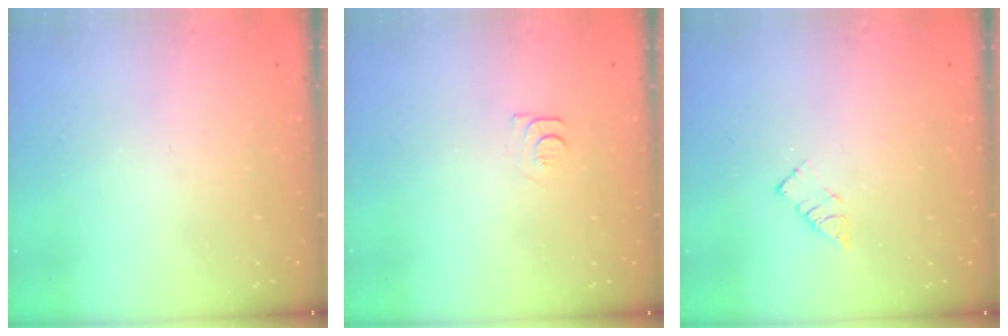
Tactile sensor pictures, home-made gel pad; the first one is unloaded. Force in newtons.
{"total": 5.9, "press": 5.8, "slide": 0.7}
{"total": 3.1, "press": 3.1, "slide": 0.2}